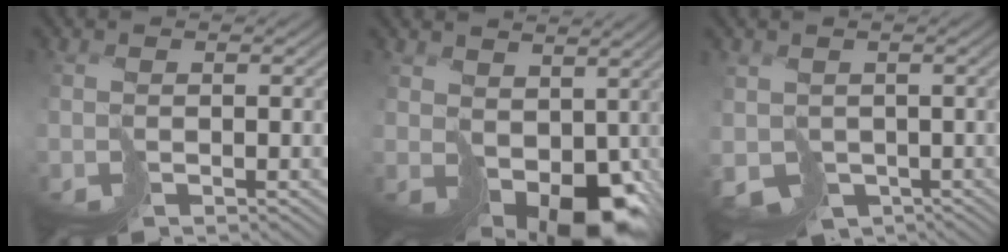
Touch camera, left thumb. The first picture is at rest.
{"total": 9.7, "force": [0.5, 6.7, 7.0], "torque": [-0.133, -0.043, 0.040]}
{"total": 4.2, "force": [-0.8, 3.7, 1.9], "torque": [-0.043, -0.033, -0.007]}